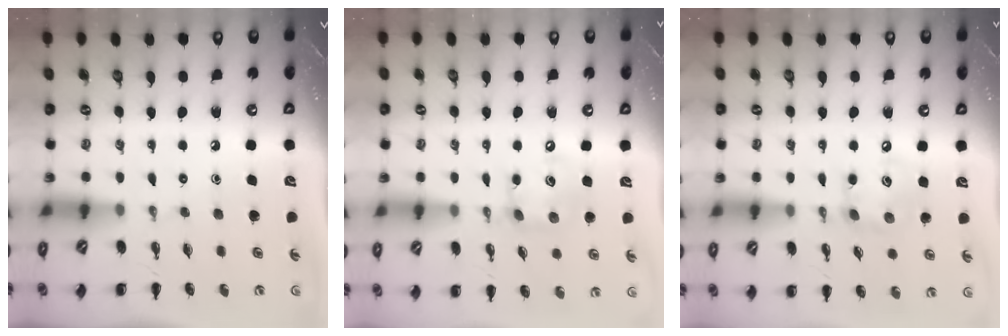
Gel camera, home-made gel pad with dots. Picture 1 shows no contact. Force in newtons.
{"total": 9.2, "press": 9.2, "slide": 1.1}
{"total": 7.7, "press": 7.6, "slide": 0.4}